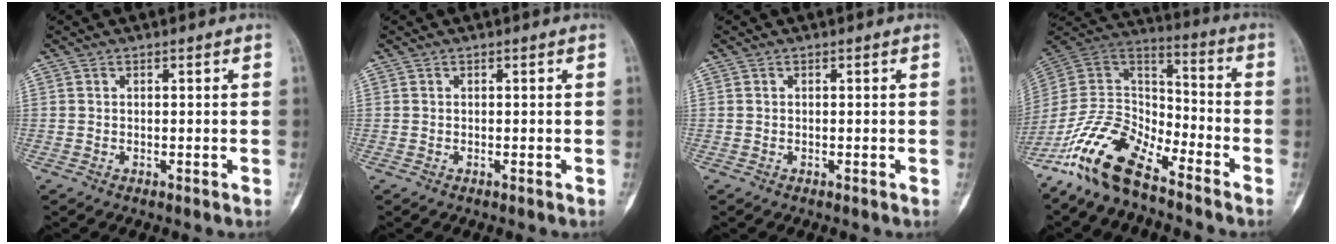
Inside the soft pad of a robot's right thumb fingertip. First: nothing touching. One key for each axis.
{"total": 0.0}
{"total": 0.0}
{"total": 14.6, "fx": -10.7, "fy": 5.1, "fz": 8.5, "tx": -0.158, "ty": 0.072, "tz": -0.213}